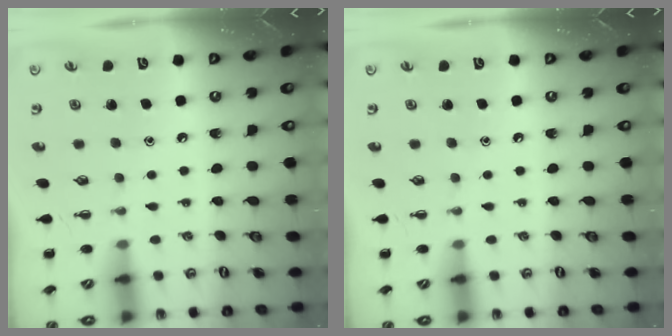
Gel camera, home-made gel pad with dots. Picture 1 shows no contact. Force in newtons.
{"total": 0.0}